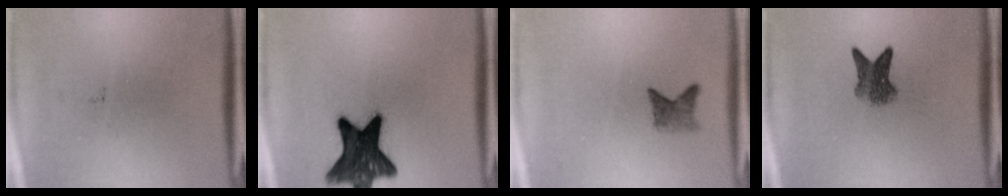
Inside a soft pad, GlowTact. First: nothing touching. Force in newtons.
{"total": 14.4}
{"total": 2.0}
{"total": 4.4}